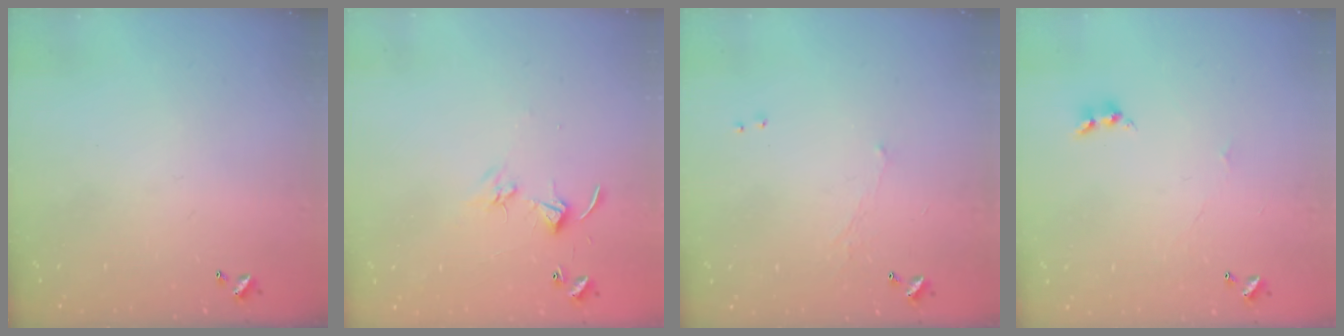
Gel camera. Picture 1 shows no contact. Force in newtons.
{"total": 4.2, "press": 4.2, "slide": 0.5}
{"total": 0.6, "press": 0.2, "slide": 0.5}
{"total": 2.1, "press": 2.0, "slide": 0.5}